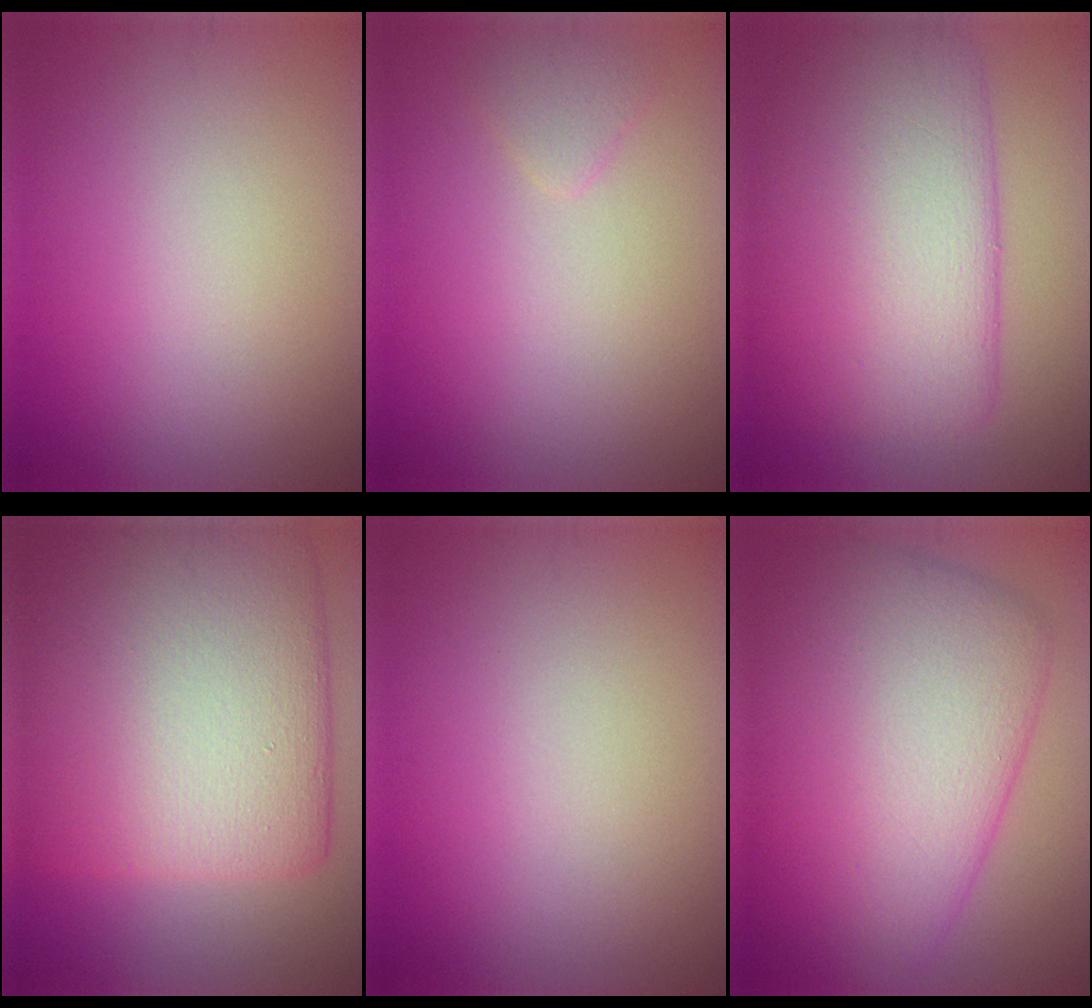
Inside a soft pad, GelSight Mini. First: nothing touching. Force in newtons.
{"total": 1.1, "press": 1.1, "slide": 0.1}
{"total": 9.8, "press": 9.8, "slide": 0.3}
{"total": 19.1, "press": 19.1, "slide": 0.4}
{"total": 0.0}
{"total": 12.1, "press": 12.1, "slide": 0.3}